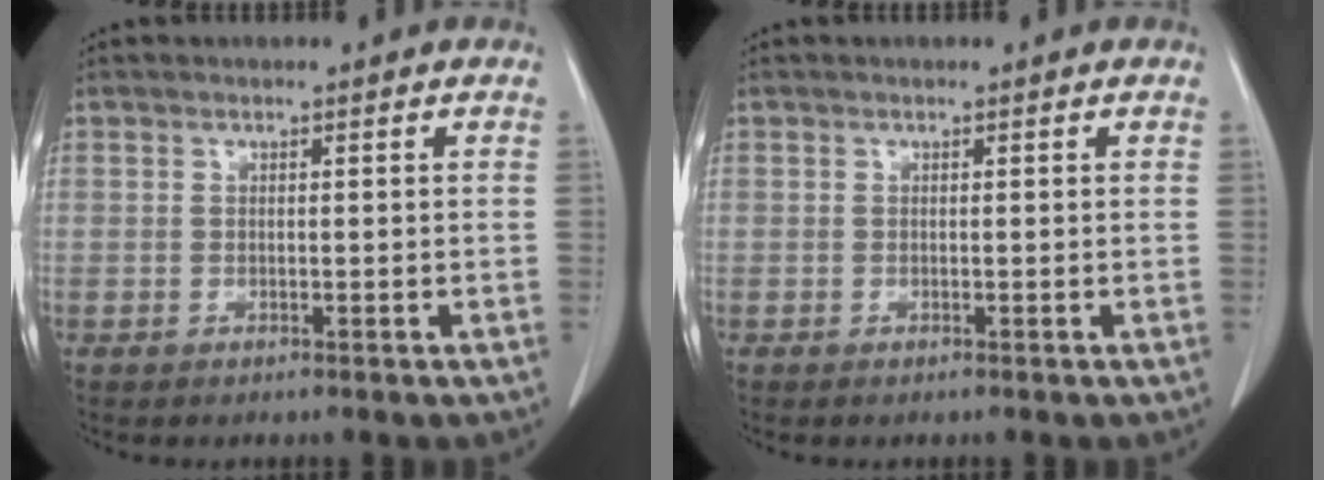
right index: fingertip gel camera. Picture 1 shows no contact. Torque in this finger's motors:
{"motor_torque": [0.10, -0.06, 0.00, 0.01]}